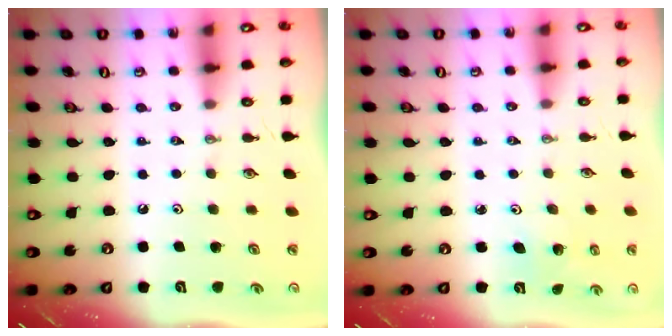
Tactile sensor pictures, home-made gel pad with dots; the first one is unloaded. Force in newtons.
{"total": 3.1, "press": 3.1, "slide": 0.1}